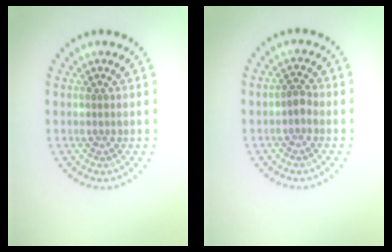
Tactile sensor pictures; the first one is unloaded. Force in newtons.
{"total": 1.1, "press": 1.0, "slide": 0.5}